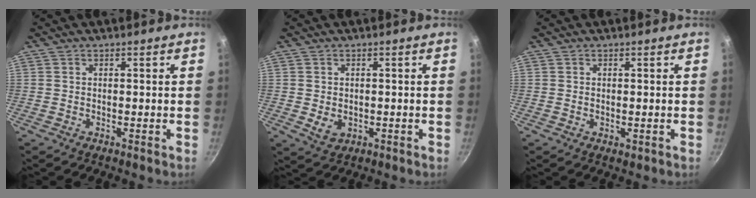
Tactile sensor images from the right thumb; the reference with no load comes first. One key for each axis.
{"total": 3.1, "fx": -0.3, "fy": 2.5, "fz": 1.9, "tx": -0.030, "ty": -0.008, "tz": 0.003}
{"total": 0.9, "fx": 0.0, "fy": 0.5, "fz": 0.7, "tx": -0.011, "ty": -0.003, "tz": -0.001}